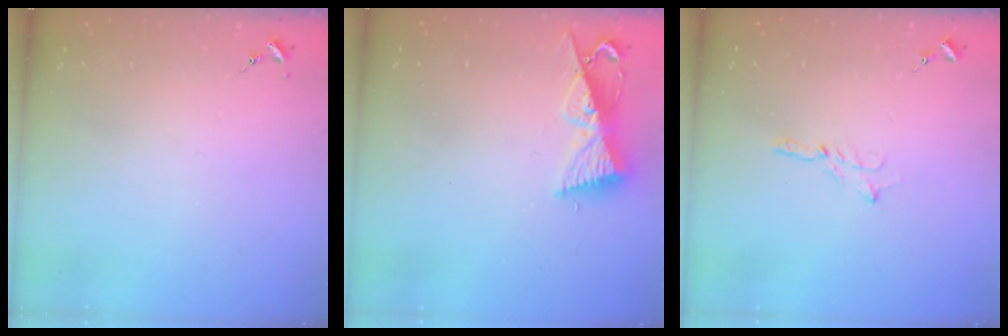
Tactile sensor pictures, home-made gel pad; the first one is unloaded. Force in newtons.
{"total": 9.3, "press": 9.3, "slide": 0.4}
{"total": 1.8, "press": 1.8, "slide": 0.2}